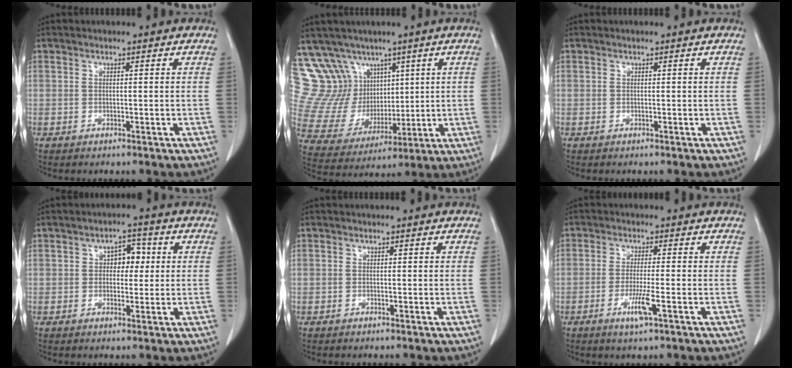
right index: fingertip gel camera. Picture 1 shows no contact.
{"total": 13.9, "force": [8.7, 10.2, 3.8], "torque": [-0.089, 0.053, 0.192]}
{"total": 0.0}
{"total": 3.9, "force": [0.6, 2.4, 3.1], "torque": [-0.040, 0.014, 0.008]}
{"total": 0.0}
{"total": 4.2, "force": [-1.9, -0.1, 3.8], "torque": [-0.075, -0.008, -0.034]}